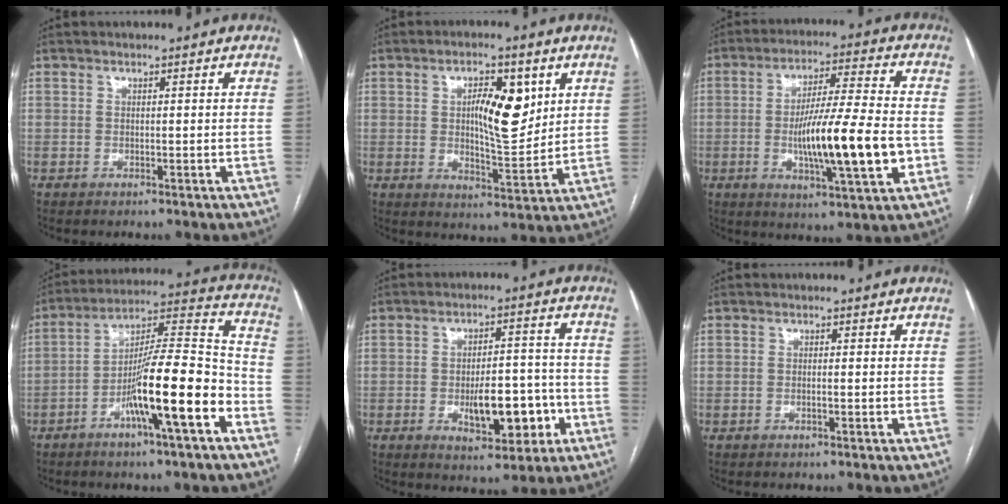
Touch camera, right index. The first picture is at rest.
{"total": 9.2, "force": [2.7, 3.1, 8.2], "torque": [-0.131, 0.005, 0.047]}
{"total": 15.6, "force": [-2.9, 1.1, 15.3], "torque": [-0.262, -0.009, -0.047]}
{"total": 15.7, "force": [-6.6, 0.9, 14.2], "torque": [-0.239, 0.005, -0.112]}
{"total": 9.8, "force": [-2.9, 3.8, 8.6], "torque": [-0.125, 0.012, -0.037]}
{"total": 0.6, "force": [-0.2, 0.0, 0.6], "torque": [-0.011, 0.000, -0.003]}